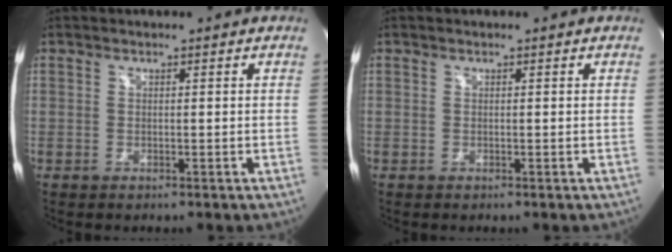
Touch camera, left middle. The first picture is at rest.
{"total": 0.0}